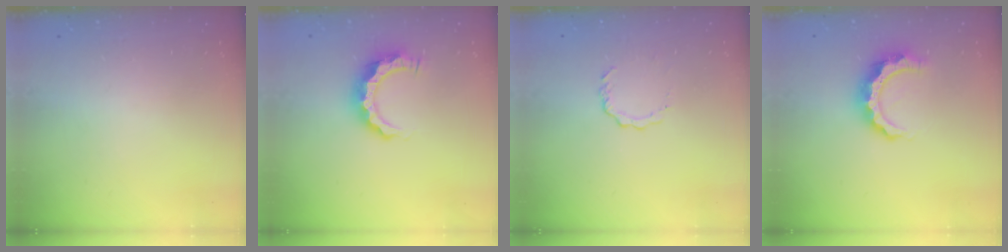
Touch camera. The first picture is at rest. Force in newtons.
{"total": 8.0, "press": 8.0, "slide": 0.1}
{"total": 3.8, "press": 3.8, "slide": 0.4}
{"total": 9.0, "press": 9.0, "slide": 0.2}